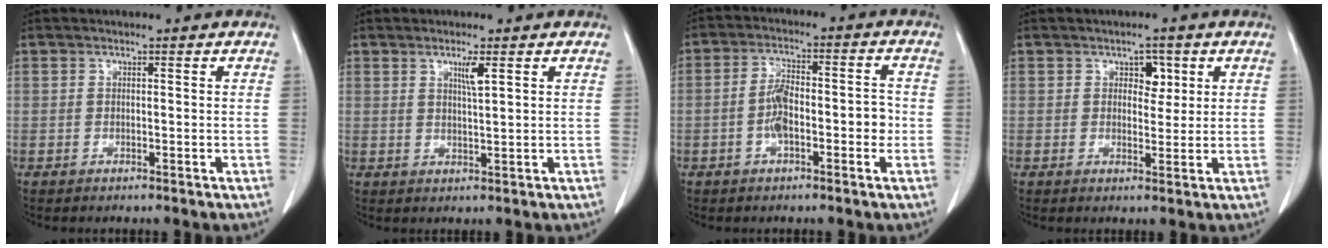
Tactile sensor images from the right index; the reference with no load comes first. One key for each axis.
{"total": 2.8, "fx": 1.5, "fy": 0.0, "fz": 2.4, "tx": -0.045, "ty": -0.005, "tz": 0.028}
{"total": 7.2, "fx": -1.6, "fy": 2.9, "fz": 6.4, "tx": -0.118, "ty": 0.027, "tz": -0.028}
{"total": 3.0, "fx": 1.2, "fy": 1.9, "fz": 2.0, "tx": -0.021, "ty": 0.005, "tz": 0.018}